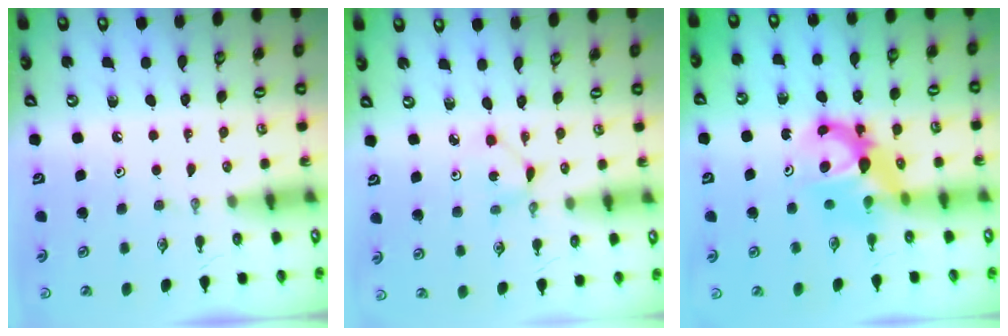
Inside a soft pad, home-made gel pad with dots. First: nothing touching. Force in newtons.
{"total": 1.8, "press": 1.7, "slide": 0.3}
{"total": 7.3, "press": 7.3, "slide": 0.5}